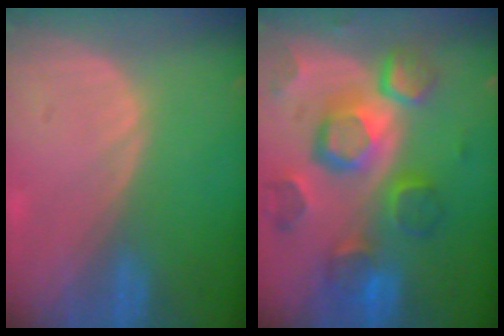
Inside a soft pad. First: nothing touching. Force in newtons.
{"total": 12.3, "press": 10.7, "slide": 6.0}